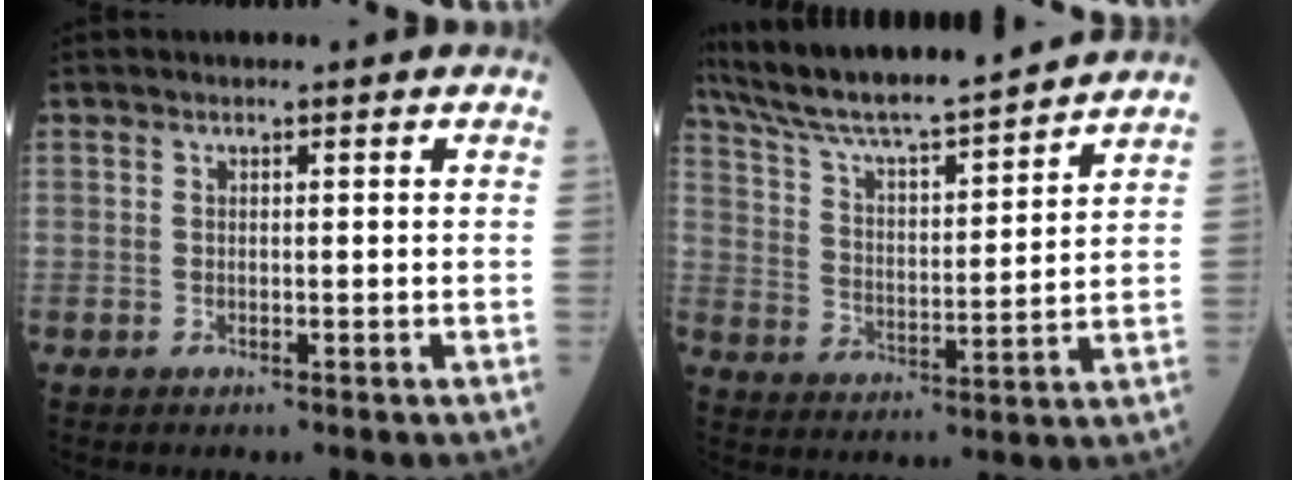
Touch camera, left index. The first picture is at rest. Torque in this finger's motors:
{"motor_torque": [0.91, -1.22, 0.23, 0.07]}